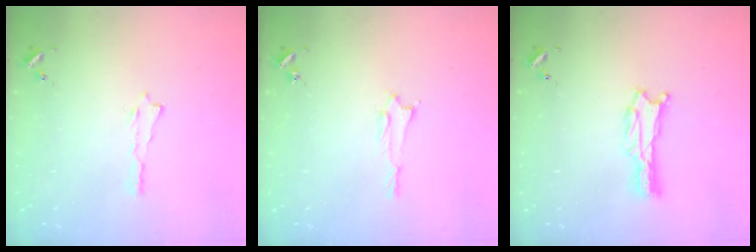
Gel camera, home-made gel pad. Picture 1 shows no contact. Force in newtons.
{"total": 1.2, "press": 1.2, "slide": 0.1}
{"total": 0.9, "press": 0.9, "slide": 0.1}